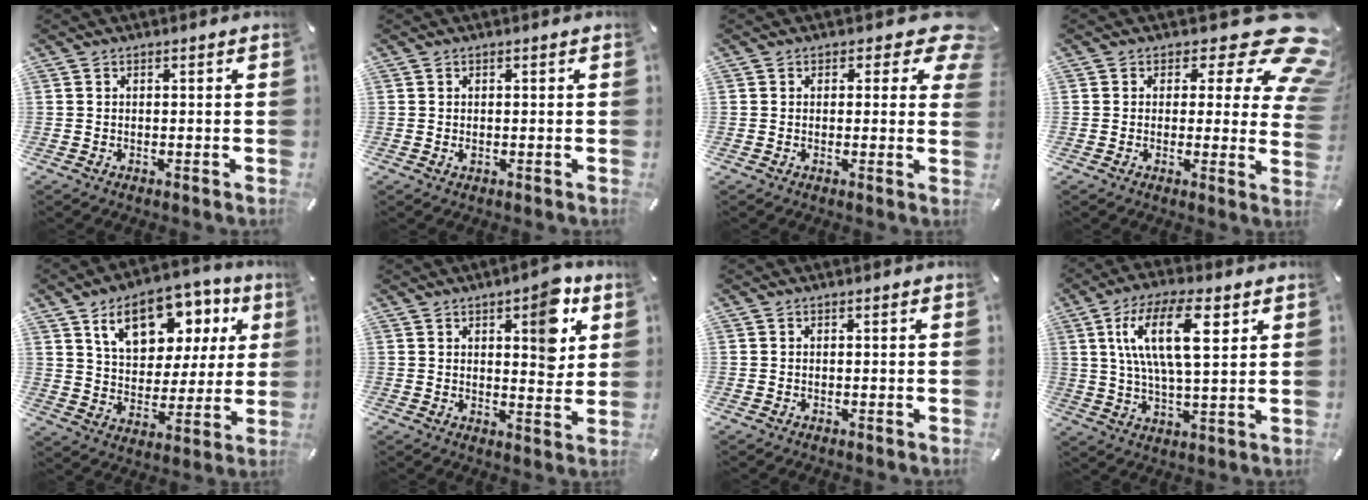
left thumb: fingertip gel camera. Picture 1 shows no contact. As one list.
[{"total": 0.7, "force": [-0.1, 0.4, 0.5], "torque": [-0.011, -0.001, -0.001]}, {"total": 6.5, "force": [2.9, 3.5, 4.6], "torque": [-0.046, -0.016, 0.044]}, {"total": 15.8, "force": [7.1, 7.1, 12.1], "torque": [-0.153, -0.047, 0.115]}, {"total": 16.5, "force": [8.9, 10.3, 9.4], "torque": [-0.150, -0.030, 0.157]}, {"total": 9.2, "force": [4.0, 3.8, 7.4], "torque": [-0.069, -0.029, 0.053]}, {"total": 0.0}, {"total": 15.4, "force": [5.7, 5.7, 13.1], "torque": [-0.256, 0.000, 0.089]}]